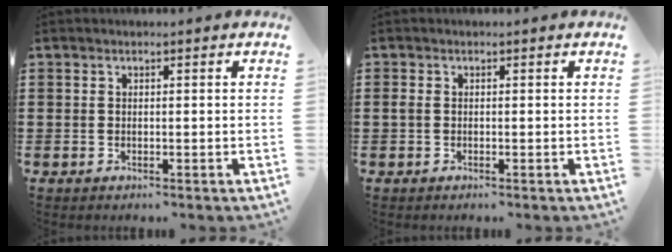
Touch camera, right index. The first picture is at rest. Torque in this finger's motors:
{"motor_torque": [0.41, 0.14, 0.10, 0.04]}